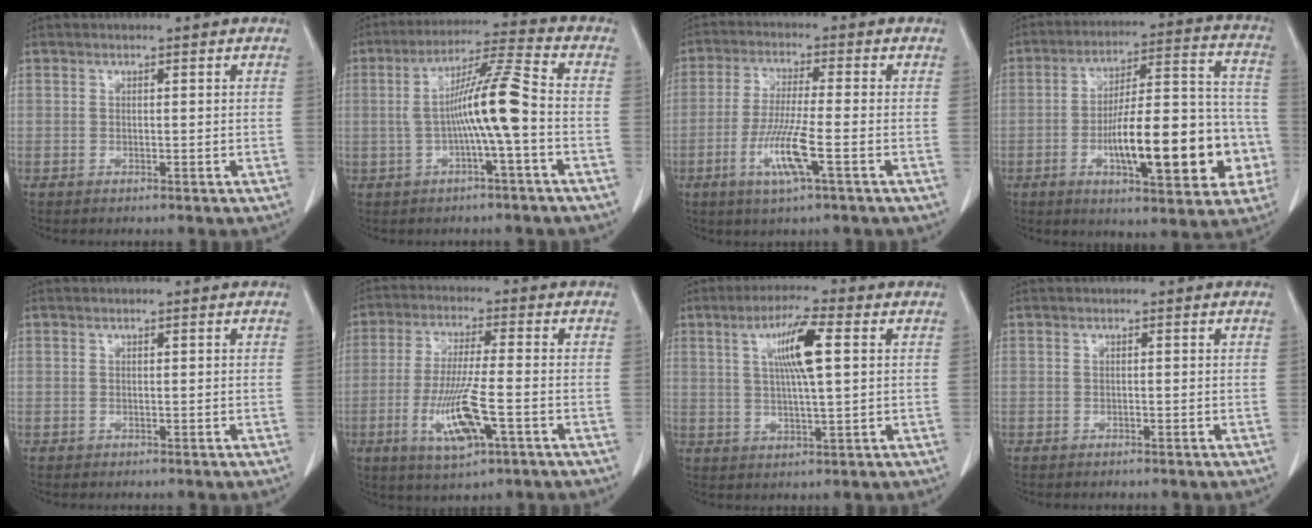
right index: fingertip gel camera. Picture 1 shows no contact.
{"total": 9.7, "force": [-1.2, -0.5, 9.6], "torque": [-0.172, 0.020, -0.022]}
{"total": 8.1, "force": [-3.0, -0.1, 7.5], "torque": [-0.150, -0.013, -0.056]}
{"total": 20.1, "force": [-5.4, 5.4, 18.7], "torque": [-0.247, 0.033, -0.066]}
{"total": 0.0}
{"total": 10.1, "force": [-3.5, 1.2, 9.4], "torque": [-0.186, -0.014, -0.058]}
{"total": 8.3, "force": [2.3, 0.6, 7.9], "torque": [-0.146, 0.007, 0.041]}
{"total": 0.0}